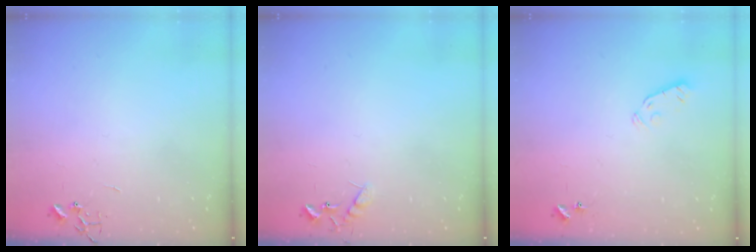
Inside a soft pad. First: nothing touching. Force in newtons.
{"total": 7.6, "press": 7.6, "slide": 0.7}
{"total": 3.7, "press": 3.6, "slide": 0.9}